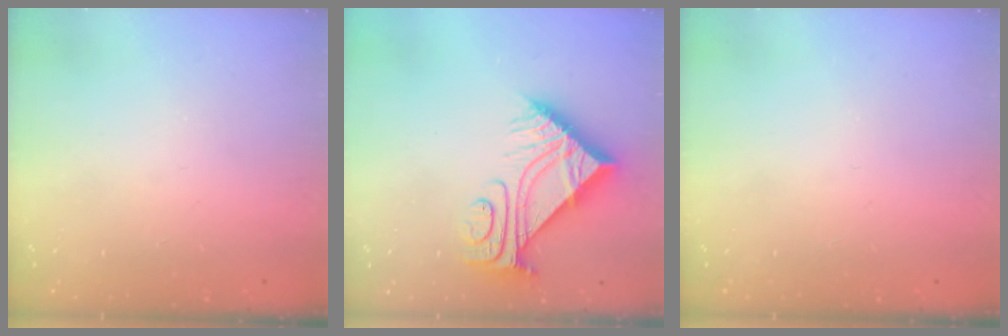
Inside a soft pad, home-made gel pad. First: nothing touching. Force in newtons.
{"total": 9.9, "press": 9.8, "slide": 0.9}
{"total": 0.0}